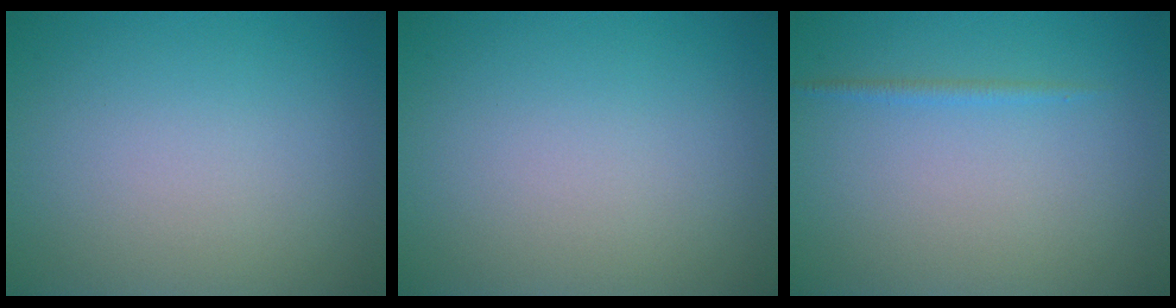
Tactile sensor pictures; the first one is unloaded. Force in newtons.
{"total": 0.0}
{"total": 0.8, "press": 0.8, "slide": 0.1}